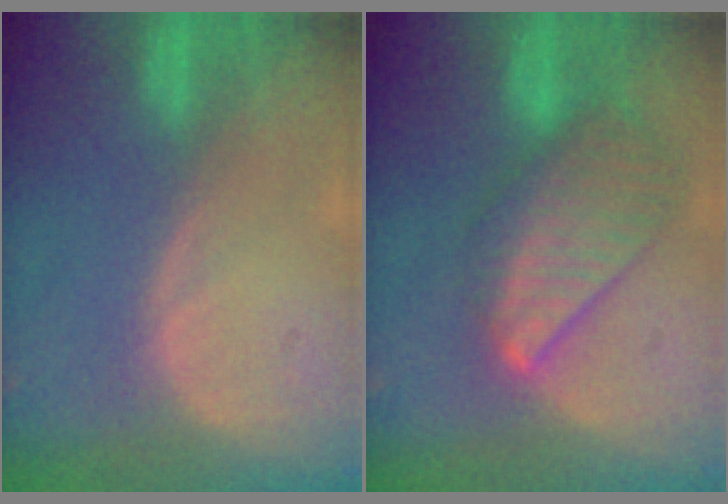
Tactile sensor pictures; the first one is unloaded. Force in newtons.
{"total": 9.5, "press": 8.3, "slide": 4.6}